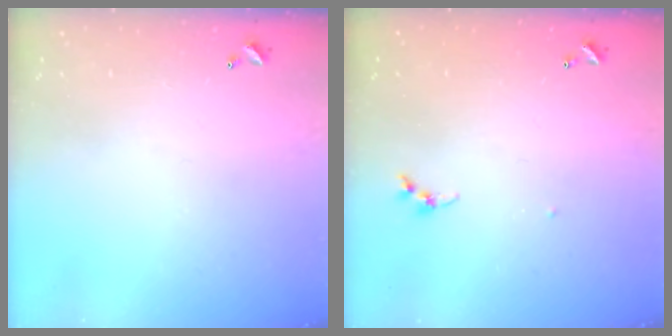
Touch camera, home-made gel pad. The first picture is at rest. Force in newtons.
{"total": 3.8, "press": 3.8, "slide": 0.3}